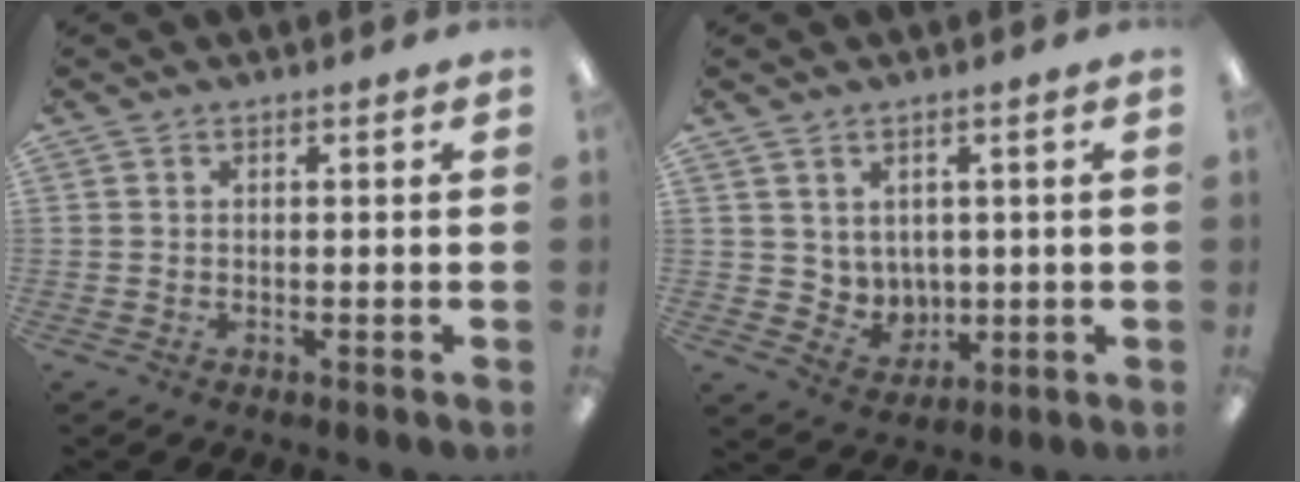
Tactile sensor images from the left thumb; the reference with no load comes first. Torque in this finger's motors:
{"motor_torque": [-0.07, 0.10, 0.25, -0.39, 0.01]}